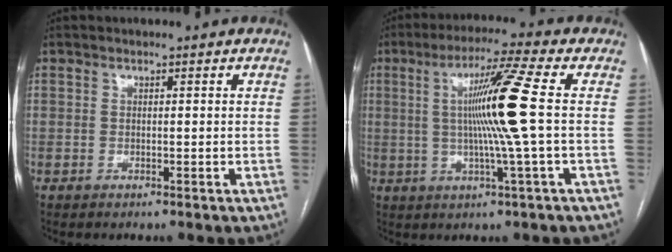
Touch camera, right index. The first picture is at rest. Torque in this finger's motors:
{"motor_torque": [1.13, 0.30, 0.79, 0.21]}